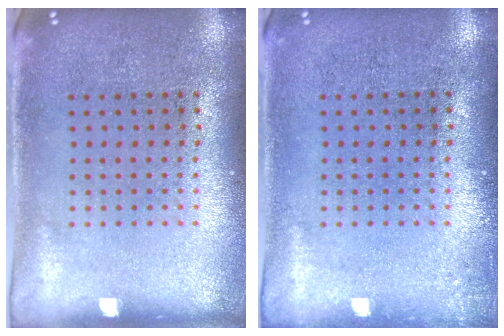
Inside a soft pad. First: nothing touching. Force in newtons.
{"total": 0.7, "press": 0.7, "slide": 0.2}